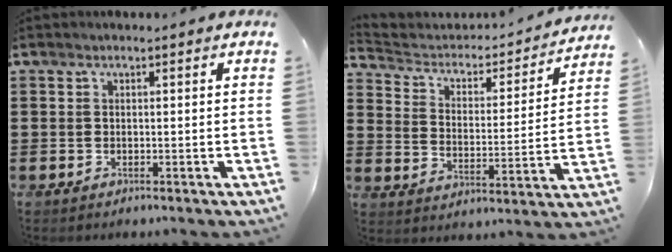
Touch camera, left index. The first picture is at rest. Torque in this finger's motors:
{"motor_torque": [1.42, -0.72, -0.04, 0.01]}